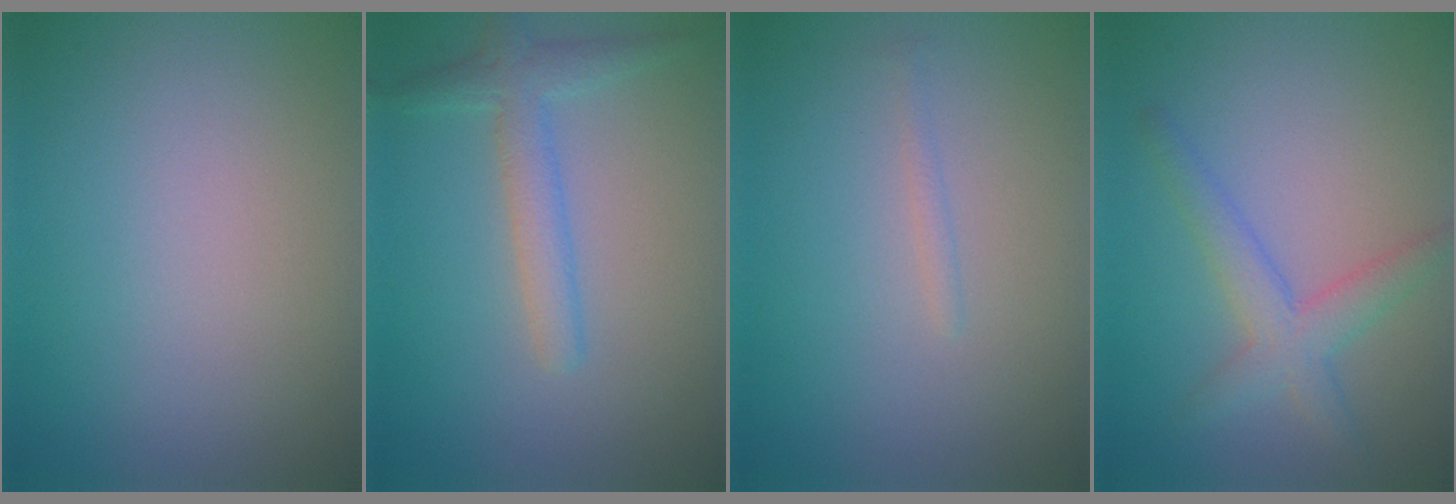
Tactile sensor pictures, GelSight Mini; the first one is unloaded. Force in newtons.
{"total": 2.8, "press": 2.8, "slide": 0.1}
{"total": 0.6, "press": 0.6, "slide": 0.0}
{"total": 3.2, "press": 3.2, "slide": 0.1}